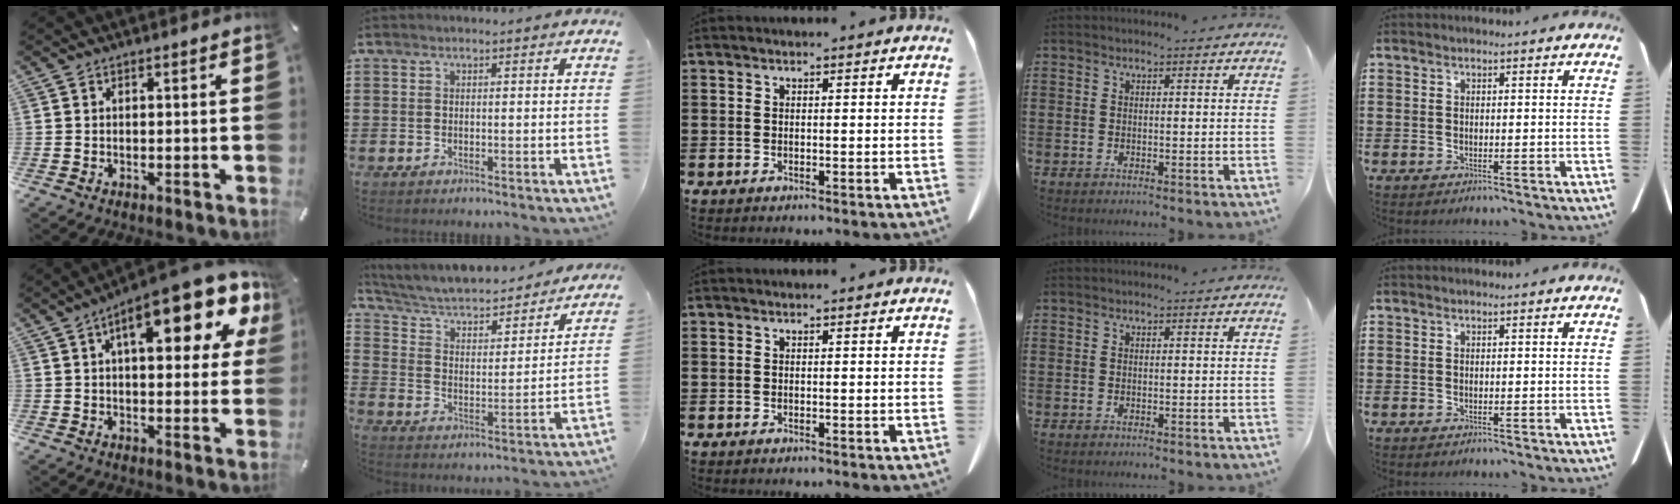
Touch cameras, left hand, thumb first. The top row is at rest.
{"thumb": {"total": 17.6, "force": [8.8, 6.5, 13.8], "torque": [-0.194, -0.040, 0.136]}, "index": {"total": 4.7, "force": [4.3, 1.1, 1.6], "torque": [-0.053, -0.035, 0.065]}}